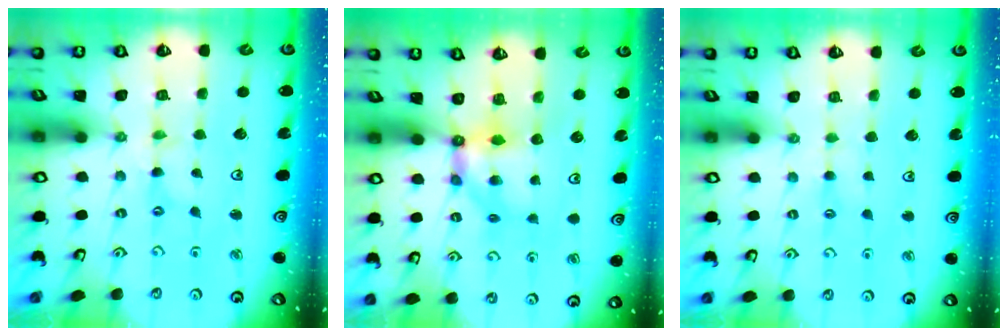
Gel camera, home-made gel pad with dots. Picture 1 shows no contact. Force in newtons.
{"total": 5.9, "press": 5.9, "slide": 0.4}
{"total": 3.1, "press": 3.1, "slide": 0.6}